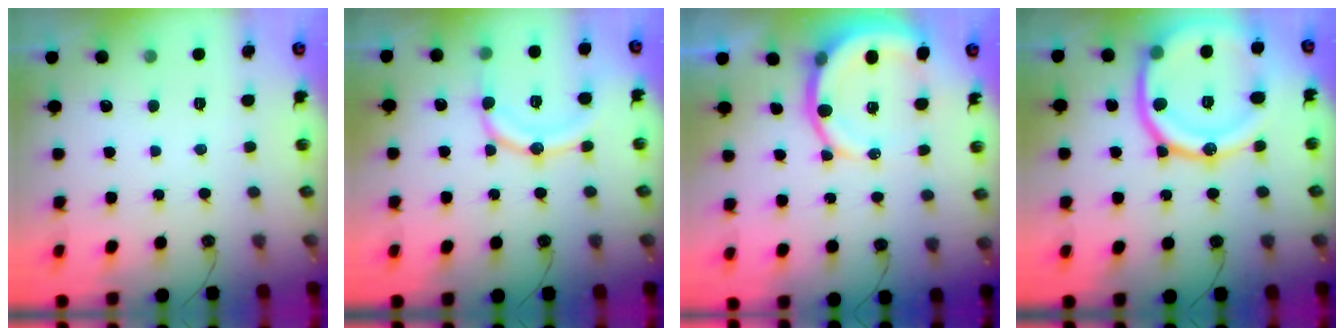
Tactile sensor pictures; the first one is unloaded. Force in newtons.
{"total": 14.2, "press": 14.0, "slide": 2.1}
{"total": 11.7, "press": 11.5, "slide": 2.2}
{"total": 24.7, "press": 24.6, "slide": 2.7}